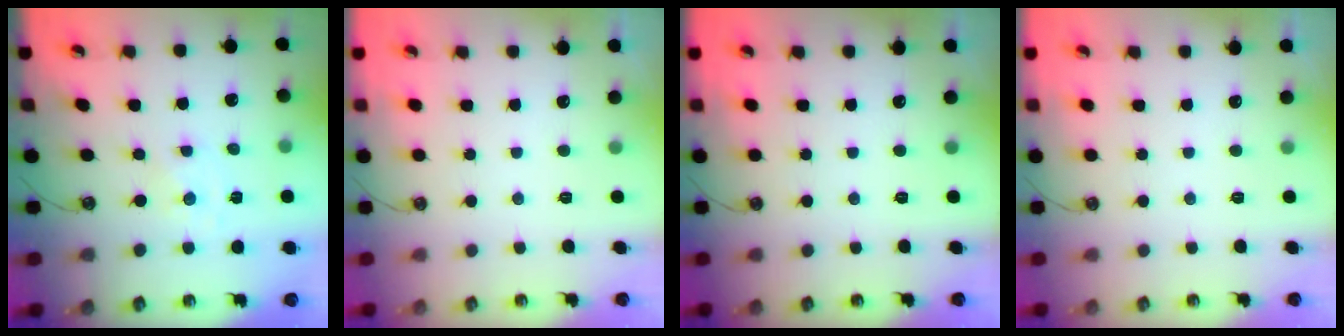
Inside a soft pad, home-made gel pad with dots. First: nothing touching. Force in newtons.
{"total": 0.0}
{"total": 0.0}
{"total": 0.0}